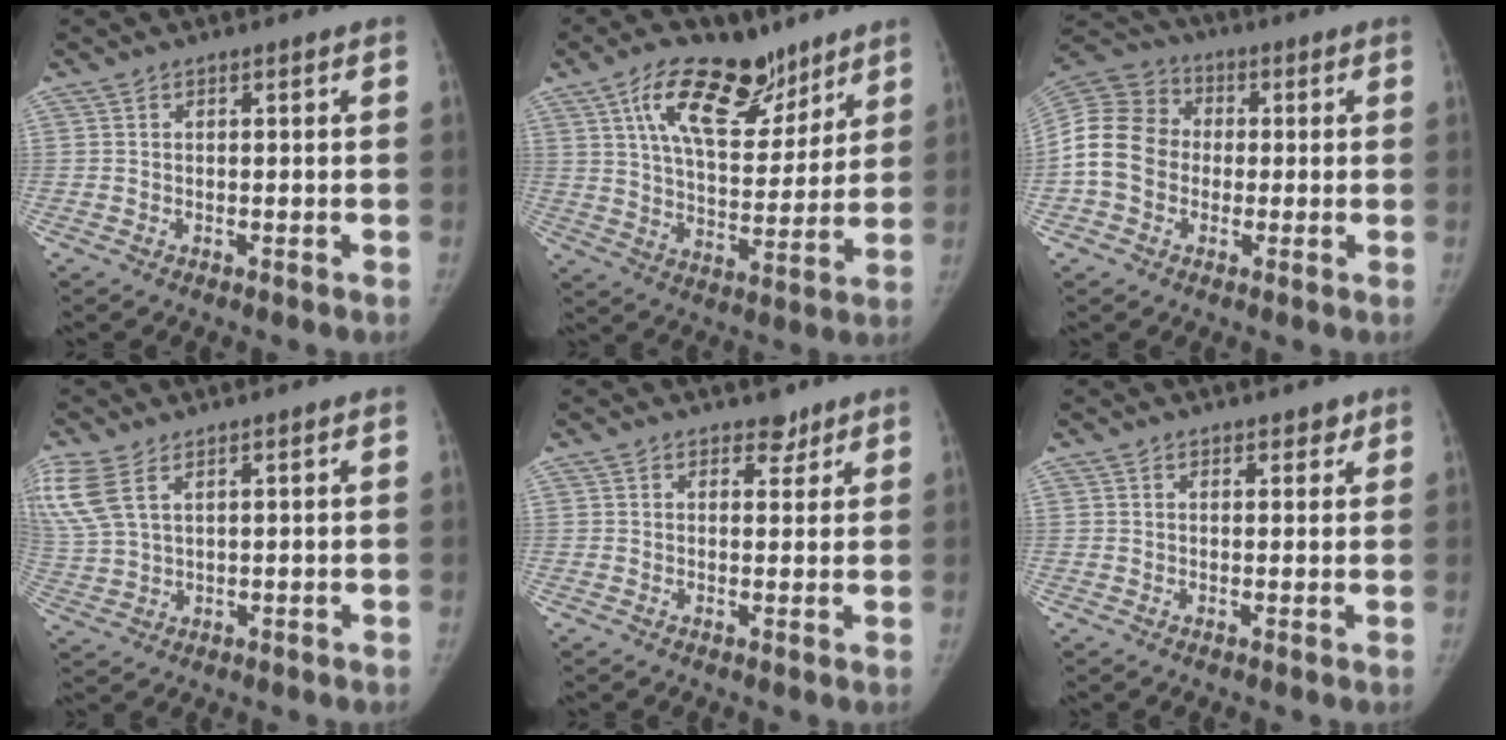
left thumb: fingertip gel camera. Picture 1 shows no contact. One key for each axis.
{"total": 17.8, "fx": 10.4, "fy": 8.9, "fz": 11.4, "tx": -0.140, "ty": -0.046, "tz": 0.175}
{"total": 12.4, "fx": -0.8, "fy": 10.6, "fz": 6.5, "tx": -0.113, "ty": 0.031, "tz": -0.027}
{"total": 10.5, "fx": 5.2, "fy": 5.6, "fz": 7.3, "tx": -0.197, "ty": 0.000, "tz": 0.114}
{"total": 2.6, "fx": 2.0, "fy": 1.6, "fz": 0.5, "tx": 0.014, "ty": -0.011, "tz": 0.023}
{"total": 2.1, "fx": 1.6, "fy": 1.2, "fz": 0.8, "tx": 0.009, "ty": -0.008, "tz": 0.017}